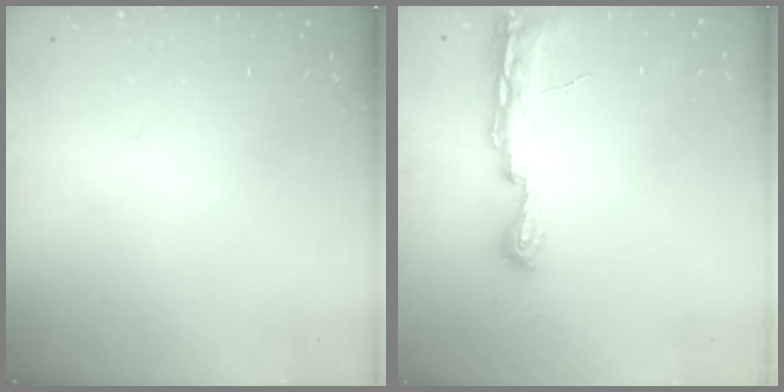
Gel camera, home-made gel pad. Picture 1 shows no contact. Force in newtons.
{"total": 7.9, "press": 7.8, "slide": 0.8}